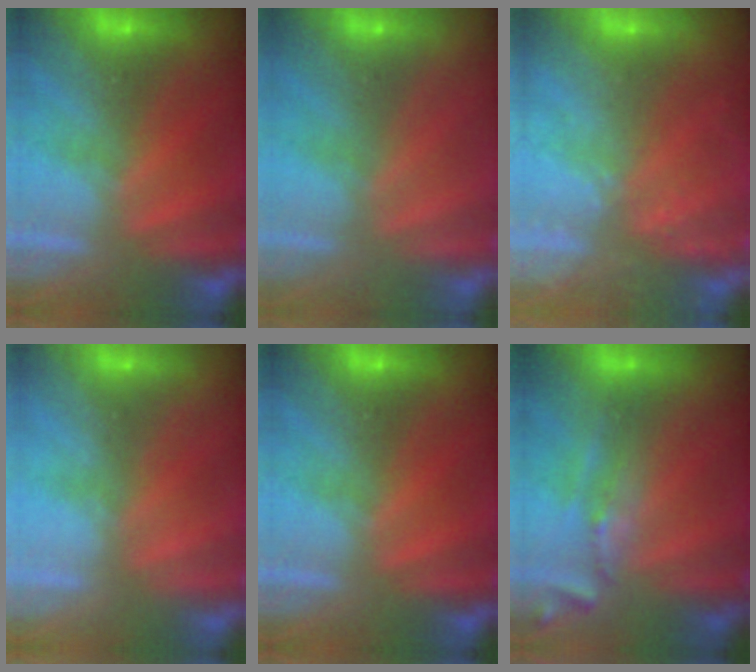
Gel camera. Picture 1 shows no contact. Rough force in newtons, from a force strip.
{"total": 2.9}
{"total": 6.8}
{"total": 2.1}
{"total": 0.0}
{"total": 2.5}